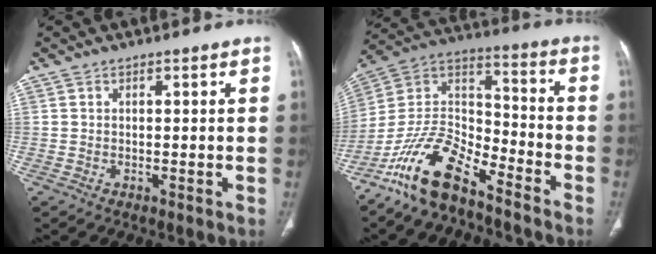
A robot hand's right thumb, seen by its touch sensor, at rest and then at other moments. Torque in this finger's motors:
{"motor_torque": [0.32, 0.52, 1.55, -1.22, 0.38]}